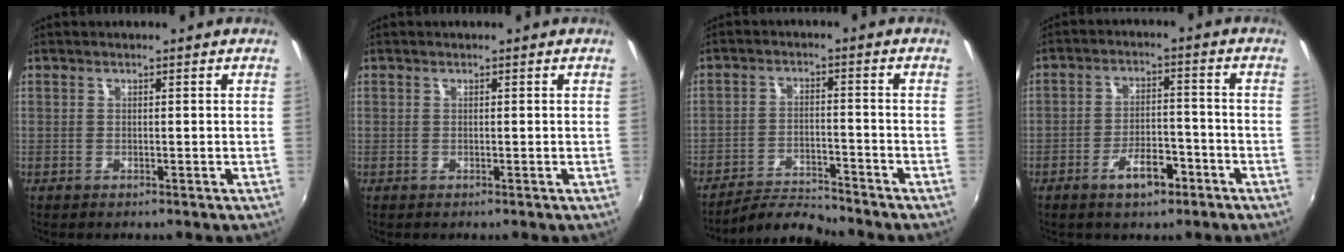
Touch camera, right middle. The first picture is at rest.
{"total": 0.0}
{"total": 7.1, "force": [-7.0, -0.3, 1.4], "torque": [-0.043, 0.003, -0.126]}
{"total": 6.5, "force": [-4.0, 3.0, 4.2], "torque": [-0.079, 0.008, -0.056]}